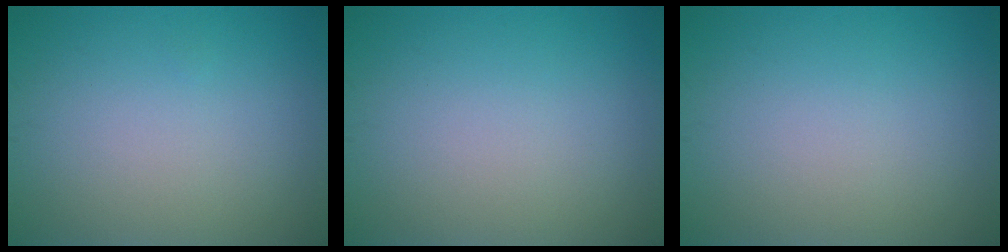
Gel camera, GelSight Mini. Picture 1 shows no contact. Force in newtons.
{"total": 0.0}
{"total": 0.0}